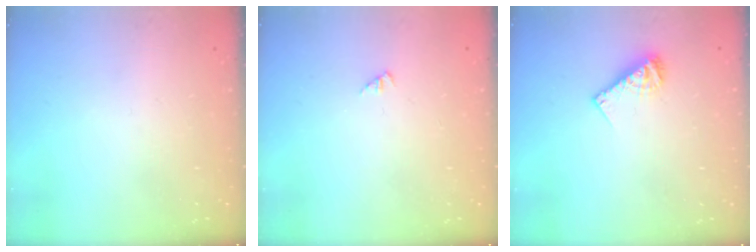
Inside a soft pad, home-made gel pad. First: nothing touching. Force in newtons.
{"total": 1.2, "press": 1.2, "slide": 0.2}
{"total": 7.7, "press": 7.7, "slide": 0.6}